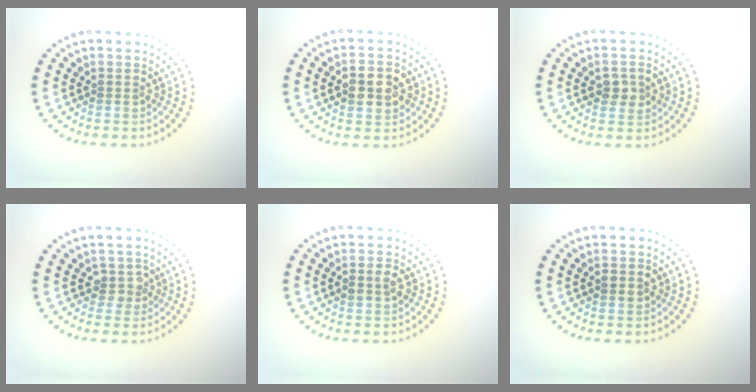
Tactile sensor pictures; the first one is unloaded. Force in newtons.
{"total": 3.9, "press": 3.9, "slide": 0.3}
{"total": 2.0, "press": 2.0, "slide": 0.4}
{"total": 1.7, "press": 1.3, "slide": 1.1}
{"total": 1.4, "press": 1.4, "slide": 0.1}
{"total": 1.0, "press": 1.0, "slide": 0.0}